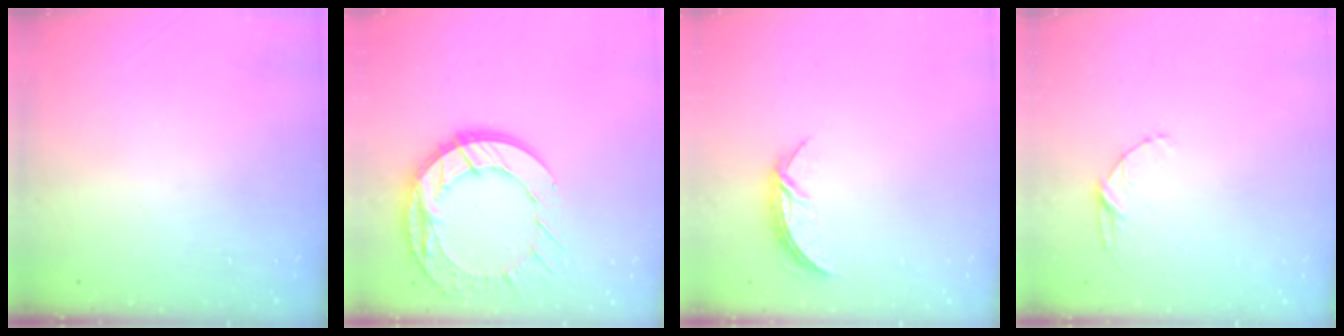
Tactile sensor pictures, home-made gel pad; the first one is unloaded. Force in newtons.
{"total": 18.3, "press": 18.3, "slide": 1.6}
{"total": 5.6, "press": 5.6, "slide": 0.5}
{"total": 4.0, "press": 3.9, "slide": 0.4}